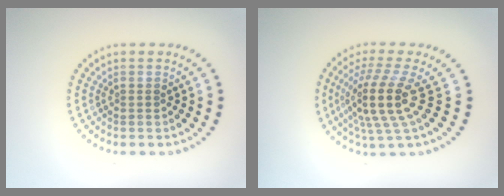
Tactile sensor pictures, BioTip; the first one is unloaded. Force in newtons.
{"total": 5.0, "press": 3.6, "slide": 3.4}